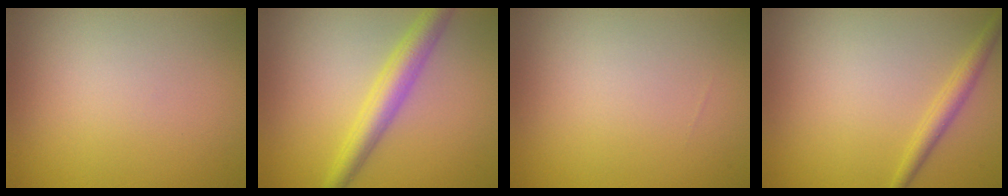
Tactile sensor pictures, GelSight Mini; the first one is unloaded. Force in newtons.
{"total": 4.0, "press": 4.0, "slide": 0.1}
{"total": 0.0}
{"total": 2.0, "press": 2.0, "slide": 0.1}